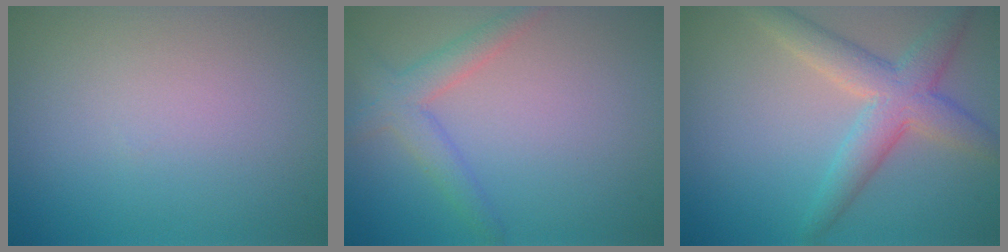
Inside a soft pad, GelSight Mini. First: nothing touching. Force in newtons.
{"total": 3.0, "press": 3.0, "slide": 0.1}
{"total": 4.9, "press": 4.9, "slide": 0.1}